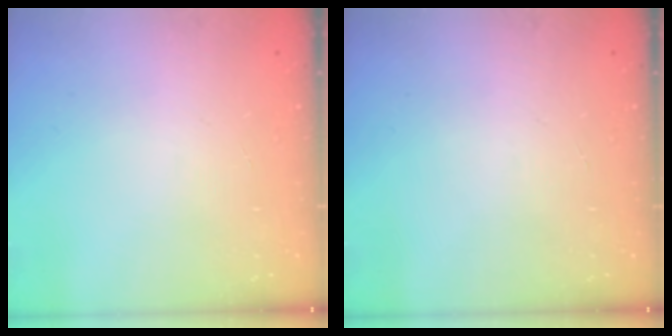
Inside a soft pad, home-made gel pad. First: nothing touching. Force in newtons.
{"total": 0.0}